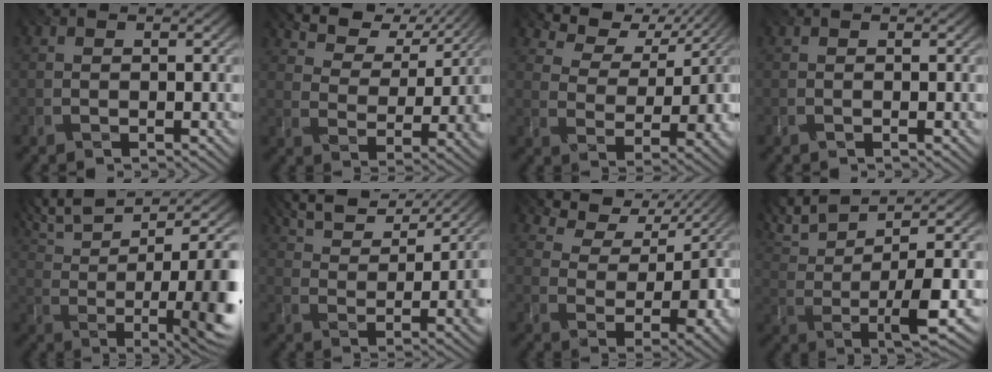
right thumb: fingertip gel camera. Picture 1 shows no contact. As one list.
[{"total": 8.7, "force": [6.3, 3.5, 5.0], "torque": [-0.100, -0.006, 0.098]}, {"total": 7.0, "force": [4.3, 3.7, 4.0], "torque": [-0.077, -0.001, 0.073]}, {"total": 0.0}, {"total": 12.0, "force": [3.0, 3.6, 11.1], "torque": [-0.194, 0.017, 0.058]}, {"total": 8.1, "force": [6.0, 2.1, 5.1], "torque": [-0.102, 0.013, 0.107]}, {"total": 6.9, "force": [3.7, 3.9, 4.4], "torque": [-0.076, -0.003, 0.065]}, {"total": 8.3, "force": [3.6, 2.1, 7.2], "torque": [-0.143, 0.008, 0.071]}]